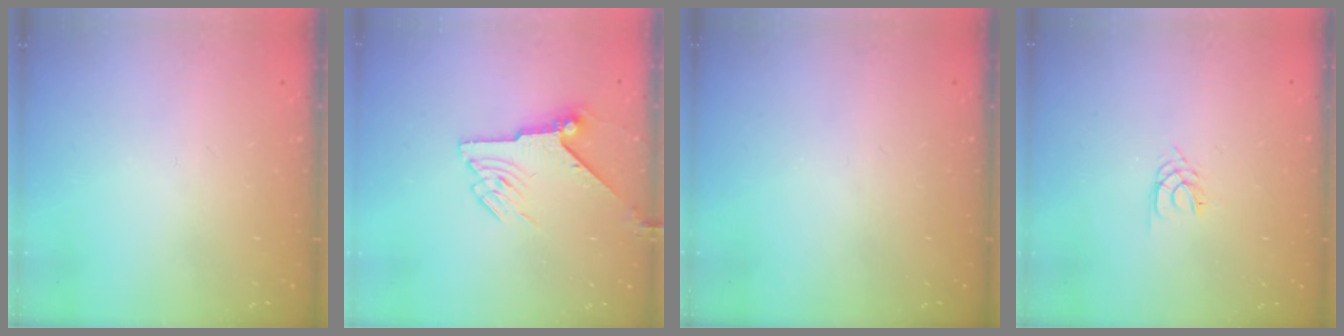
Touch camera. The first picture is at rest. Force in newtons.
{"total": 7.0, "press": 7.0, "slide": 0.3}
{"total": 0.0}
{"total": 2.4, "press": 2.4, "slide": 0.3}